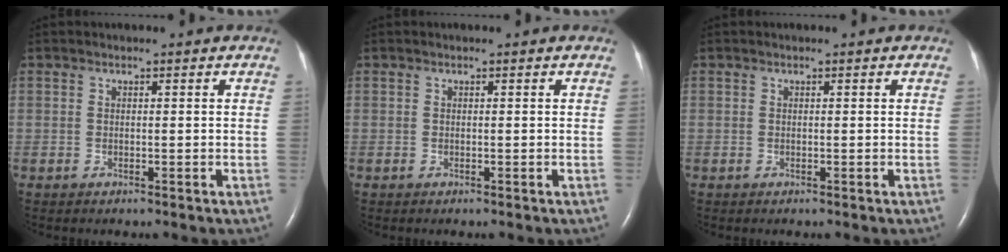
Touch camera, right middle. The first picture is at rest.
{"total": 0.0}
{"total": 0.0}